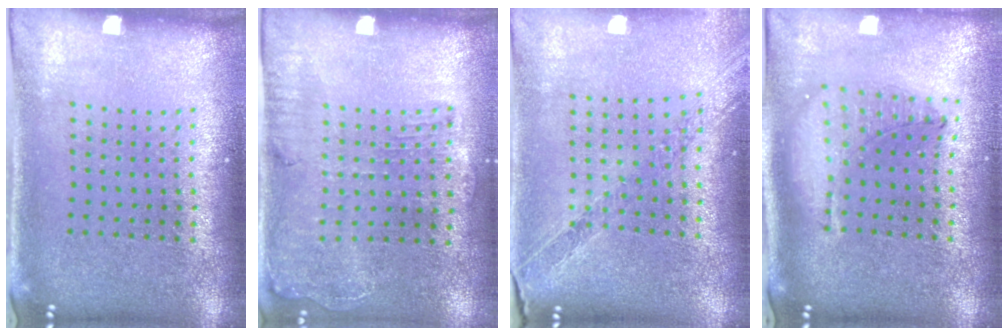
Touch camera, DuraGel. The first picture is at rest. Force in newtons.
{"total": 1.6, "press": 1.5, "slide": 0.5}
{"total": 1.1, "press": 1.0, "slide": 0.1}
{"total": 1.3, "press": 1.2, "slide": 0.4}